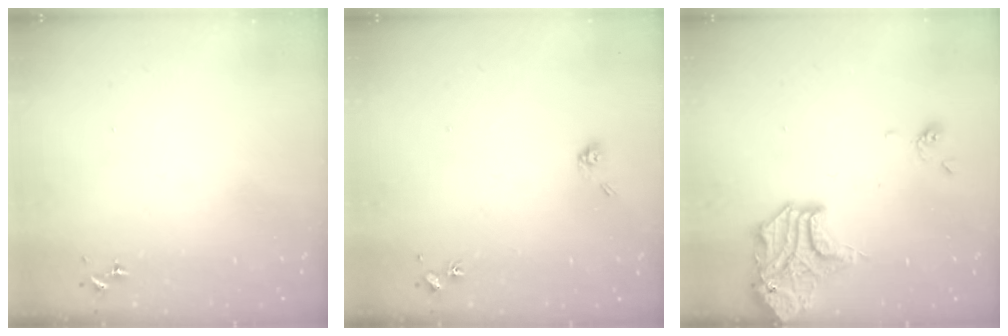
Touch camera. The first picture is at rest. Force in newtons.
{"total": 5.0, "press": 4.6, "slide": 1.7}
{"total": 16.4, "press": 16.1, "slide": 3.1}